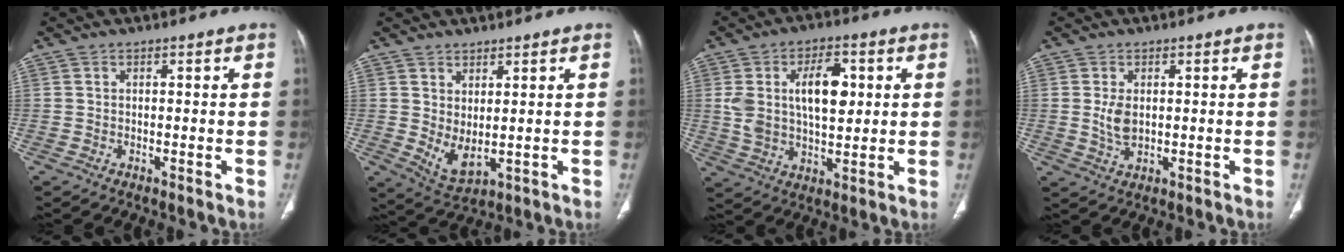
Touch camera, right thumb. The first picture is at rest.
{"total": 5.4, "force": [0.9, 2.5, 4.7], "torque": [-0.084, -0.018, 0.033]}
{"total": 12.9, "force": [2.8, 6.9, 10.5], "torque": [-0.167, -0.001, 0.054]}
{"total": 3.8, "force": [0.4, 2.2, 3.1], "torque": [-0.064, -0.008, 0.012]}